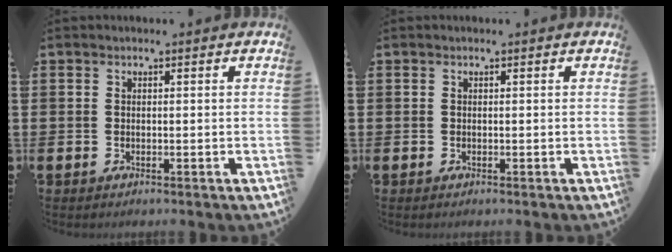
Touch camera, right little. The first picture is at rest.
{"total": 0.0}